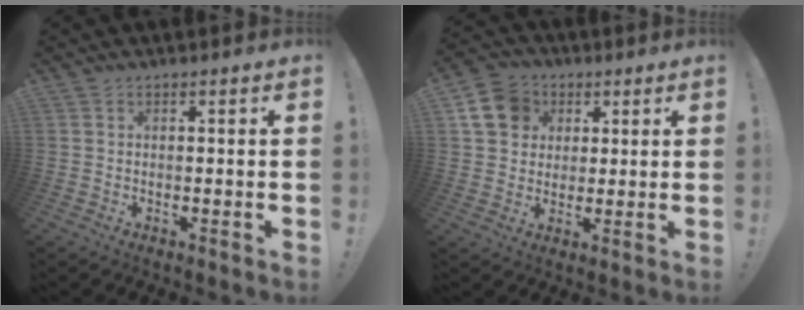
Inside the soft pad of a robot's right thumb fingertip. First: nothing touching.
{"total": 11.9, "force": [4.0, 10.3, 4.5], "torque": [-0.059, -0.007, 0.082]}